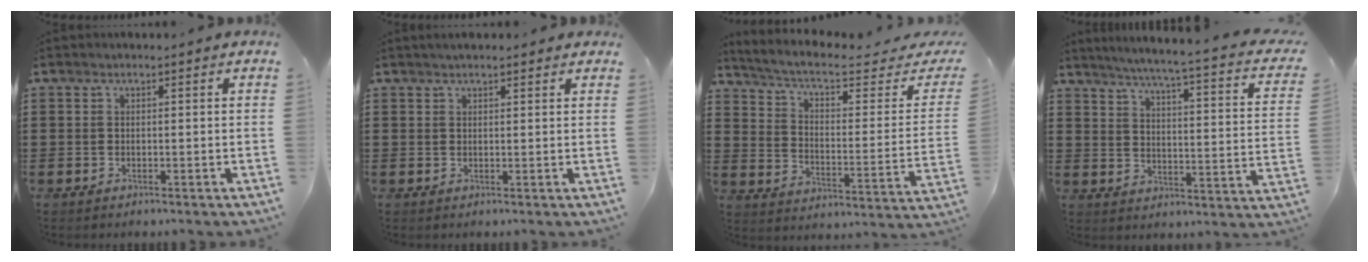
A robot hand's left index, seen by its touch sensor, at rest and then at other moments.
{"total": 1.6, "force": [1.4, 0.3, 0.7], "torque": [-0.014, 0.005, 0.027]}
{"total": 5.8, "force": [4.1, 1.1, 4.0], "torque": [-0.095, -0.031, 0.065]}
{"total": 4.8, "force": [3.8, -0.8, 2.9], "torque": [-0.075, -0.038, 0.052]}